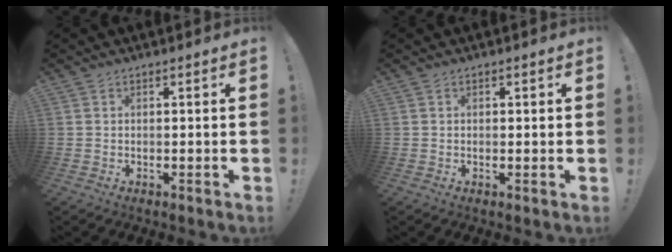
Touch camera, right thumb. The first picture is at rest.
{"total": 0.7, "force": [0.5, 0.5, 0.1], "torque": [0.000, 0.000, 0.010]}